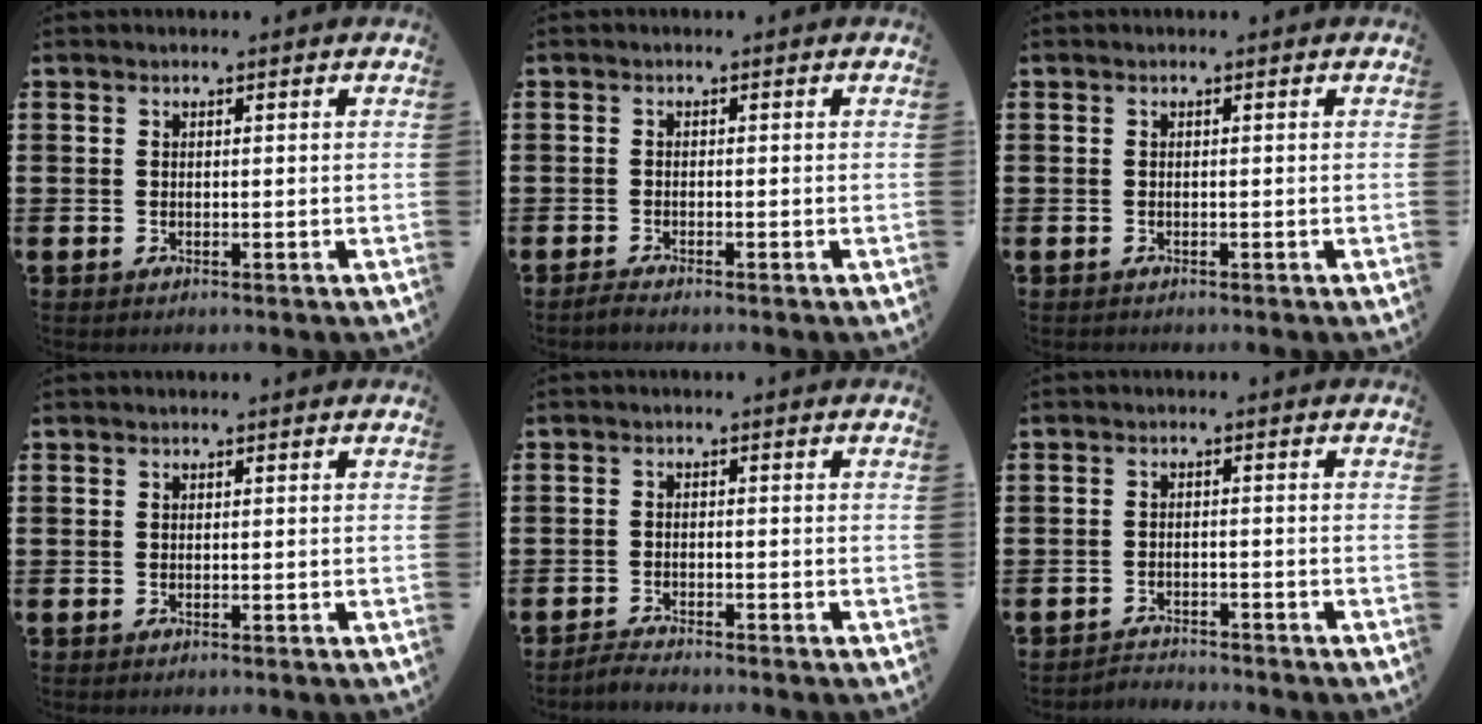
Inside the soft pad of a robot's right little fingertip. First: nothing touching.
{"total": 0.9, "force": [-0.8, 0.0, 0.5], "torque": [-0.008, -0.002, -0.015]}
{"total": 0.0}
{"total": 0.0}
{"total": 1.6, "force": [-1.5, -0.1, 0.2], "torque": [-0.006, 0.002, -0.030]}
{"total": 2.0, "force": [-2.0, 0.0, -0.3], "torque": [-0.001, 0.003, -0.045]}